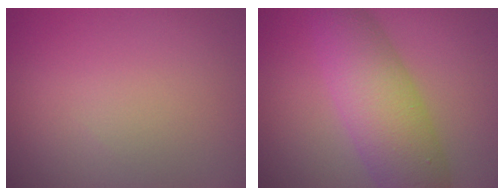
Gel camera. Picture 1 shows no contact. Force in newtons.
{"total": 7.6, "press": 7.6, "slide": 0.1}